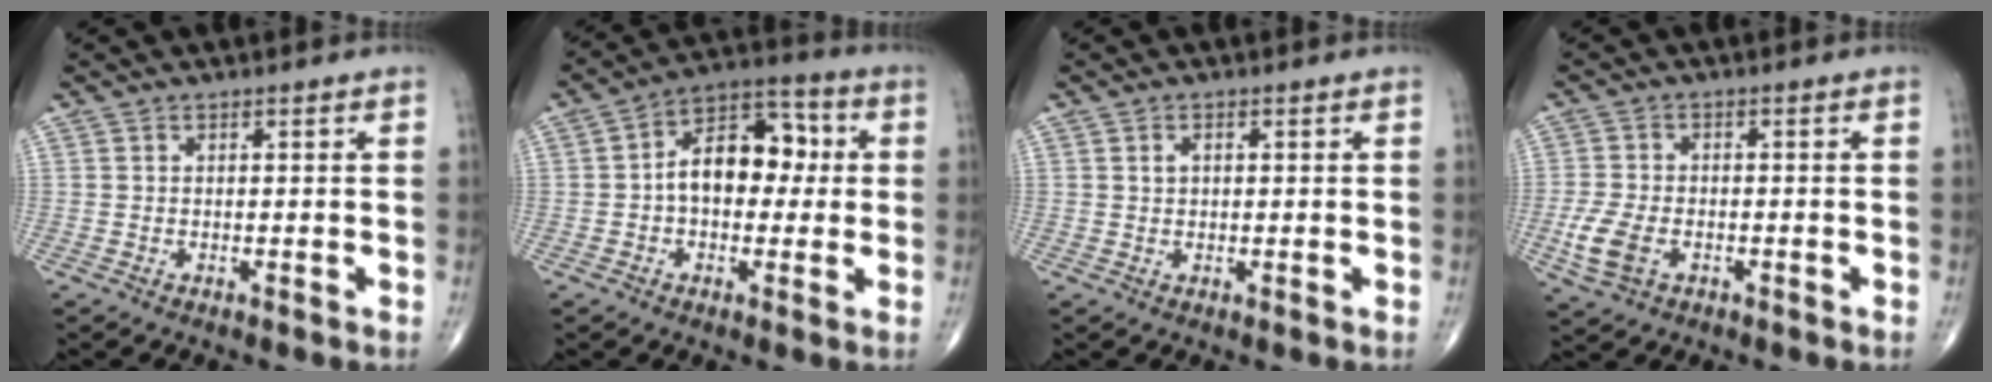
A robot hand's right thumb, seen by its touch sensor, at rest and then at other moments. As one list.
[{"total": 12.7, "force": [0.6, 8.1, 9.7], "torque": [-0.119, 0.036, -0.002]}, {"total": 1.5, "force": [0.4, 1.0, 1.1], "torque": [-0.017, 0.004, 0.008]}, {"total": 6.5, "force": [-2.1, 4.1, 4.6], "torque": [-0.104, 0.005, -0.038]}]